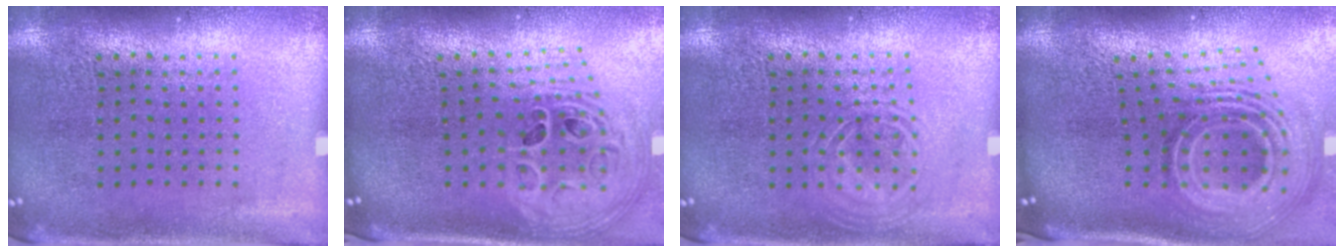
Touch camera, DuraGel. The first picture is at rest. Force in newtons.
{"total": 2.1, "press": 1.4, "slide": 1.5}
{"total": 1.8, "press": 1.8, "slide": 0.3}
{"total": 2.9, "press": 1.8, "slide": 2.3}